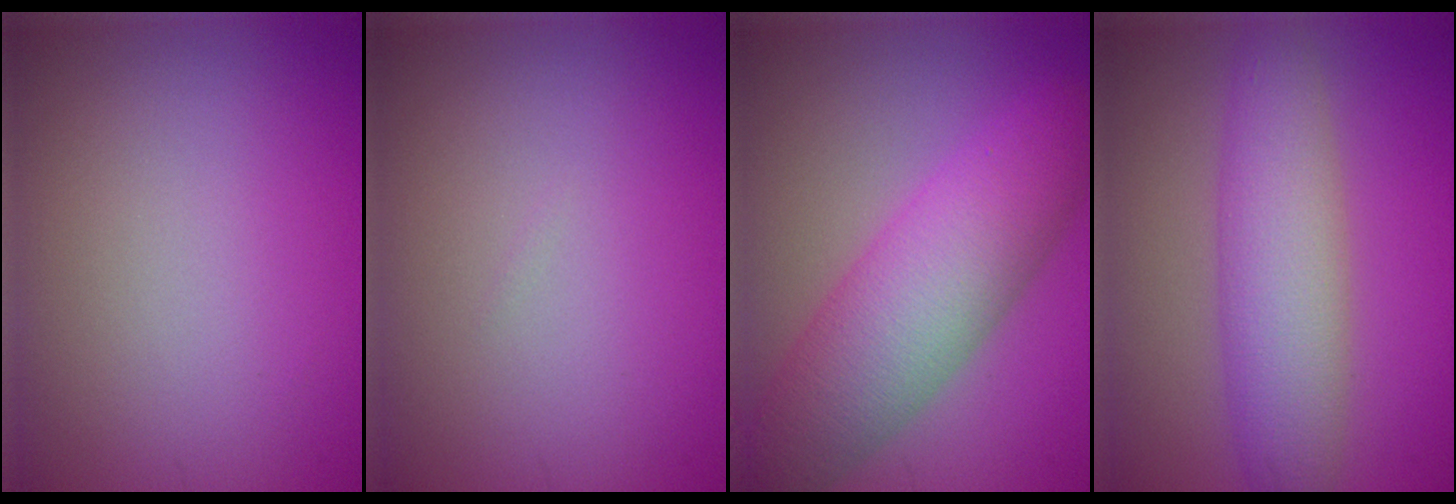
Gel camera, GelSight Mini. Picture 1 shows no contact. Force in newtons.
{"total": 0.0}
{"total": 8.7, "press": 8.7, "slide": 0.2}
{"total": 6.2, "press": 6.2, "slide": 0.0}